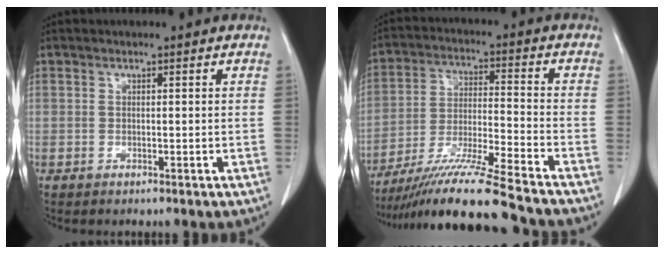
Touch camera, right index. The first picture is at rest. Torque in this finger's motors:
{"motor_torque": [1.09, -1.05, 0.62, 0.18]}